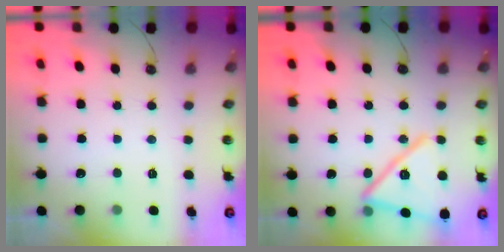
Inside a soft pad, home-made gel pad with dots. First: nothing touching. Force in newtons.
{"total": 18.2, "press": 18.1, "slide": 0.7}